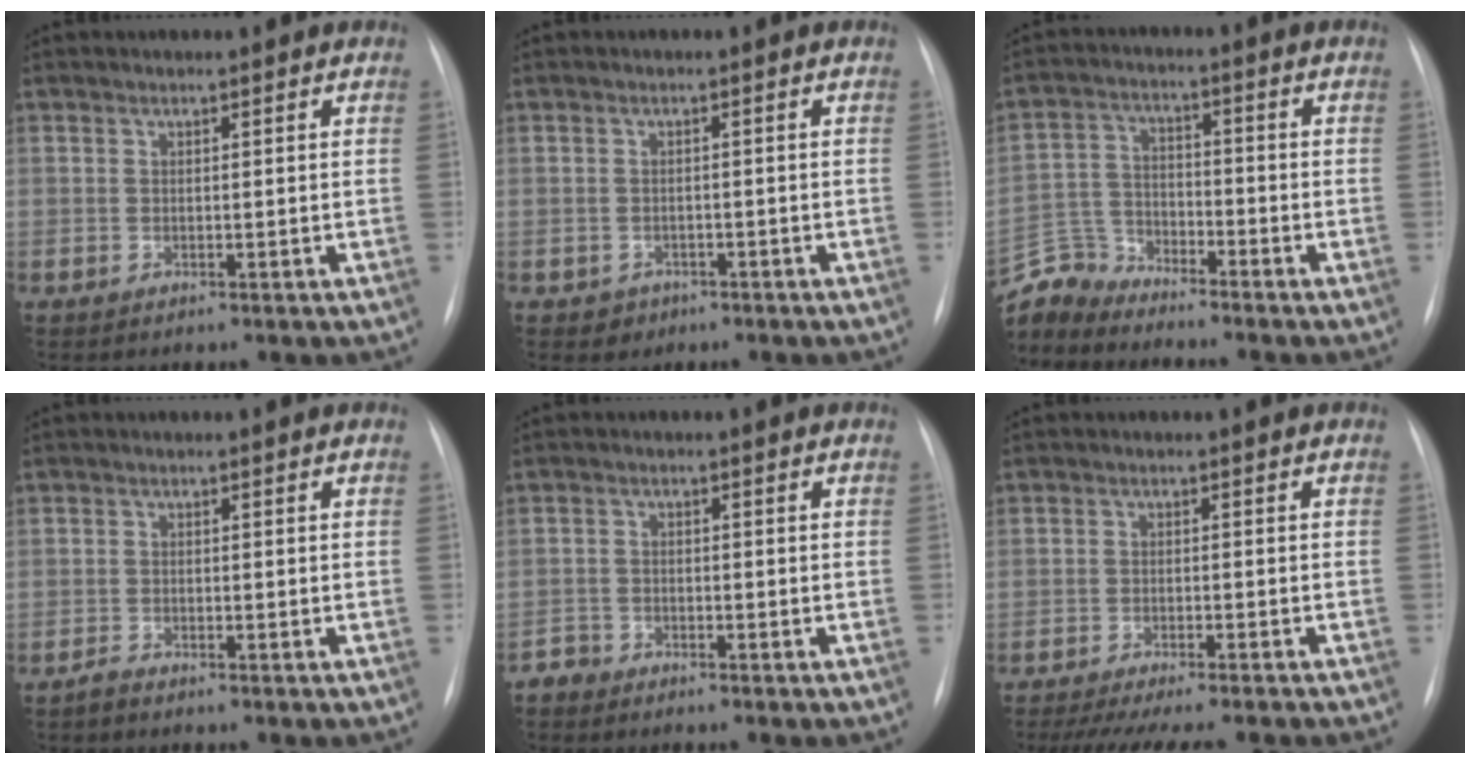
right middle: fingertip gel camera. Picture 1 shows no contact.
{"total": 1.9, "force": [-1.1, 1.6, 0.0], "torque": [0.004, 0.008, -0.011]}
{"total": 7.0, "force": [-6.9, 0.9, -1.0], "torque": [0.014, 0.012, -0.139]}
{"total": 0.9, "force": [-0.8, 0.0, 0.2], "torque": [-0.008, -0.003, -0.015]}
{"total": 1.9, "force": [-1.7, 0.5, -0.6], "torque": [0.015, -0.002, -0.034]}
{"total": 13.6, "force": [-12.0, 1.4, 6.3], "torque": [-0.093, -0.020, -0.162]}